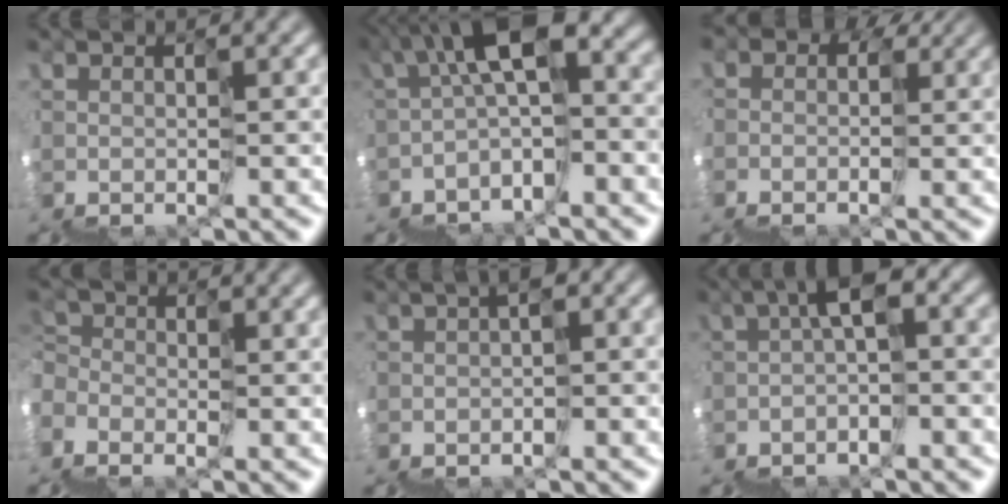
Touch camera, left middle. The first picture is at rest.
{"total": 5.5, "force": [-0.3, 1.8, 5.2], "torque": [-0.103, 0.033, -0.017]}
{"total": 5.9, "force": [1.1, 5.3, 2.3], "torque": [-0.038, 0.031, -0.004]}
{"total": 2.4, "force": [-2.3, 0.2, -0.8], "torque": [0.005, 0.012, -0.043]}
{"total": 2.1, "force": [-1.8, -0.1, 1.1], "torque": [-0.023, -0.005, -0.034]}
{"total": 2.1, "force": [-0.9, 0.2, 1.9], "torque": [-0.045, 0.015, -0.028]}